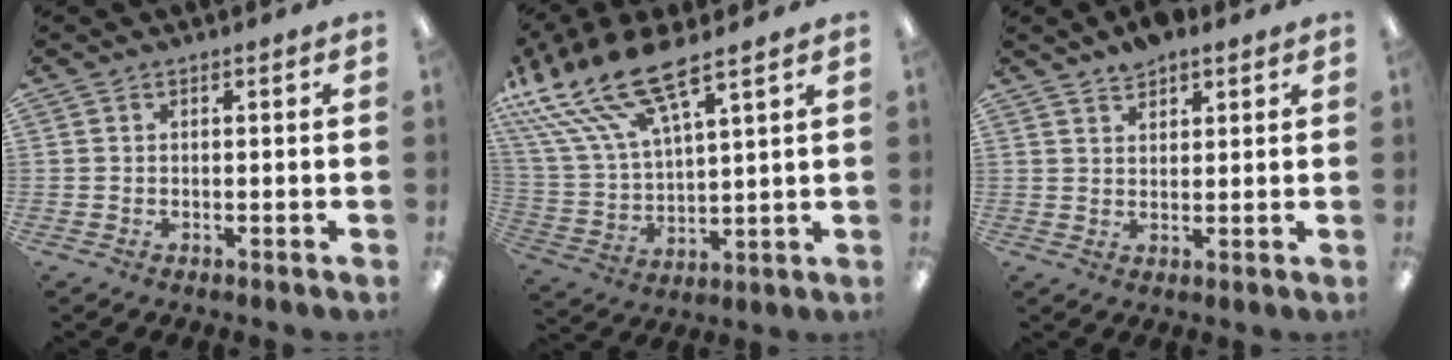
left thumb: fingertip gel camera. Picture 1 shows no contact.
{"total": 18.8, "force": [14.0, 5.6, 11.1], "torque": [-0.256, -0.086, 0.249]}
{"total": 4.1, "force": [3.5, 1.7, 1.3], "torque": [-0.016, -0.014, 0.062]}